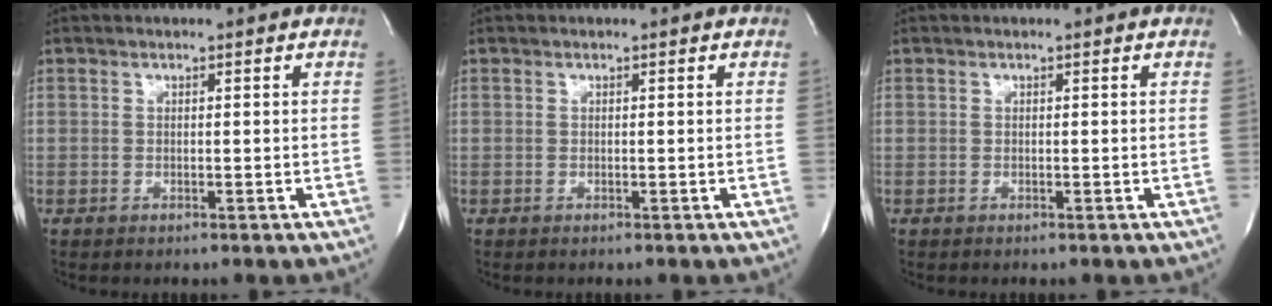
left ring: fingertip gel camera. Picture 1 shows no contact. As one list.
[{"total": 0.0}, {"total": 0.0}]